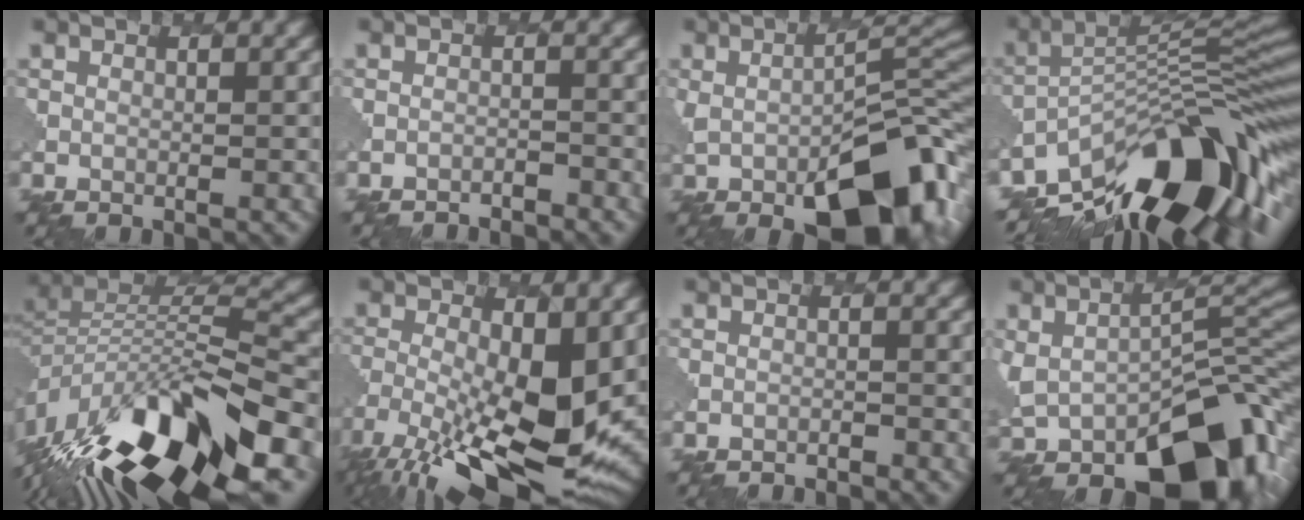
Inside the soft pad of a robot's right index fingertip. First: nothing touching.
{"total": 2.5, "force": [-2.5, 0.1, 0.1], "torque": [0.003, 0.002, -0.037]}
{"total": 12.6, "force": [-4.2, 5.7, 10.5], "torque": [-0.154, -0.022, -0.057]}
{"total": 14.7, "force": [-8.0, 4.6, 11.5], "torque": [-0.191, 0.023, -0.152]}
{"total": 15.0, "force": [-8.6, 5.7, 10.9], "torque": [-0.217, 0.014, -0.157]}
{"total": 12.8, "force": [-4.2, 4.9, 11.1], "torque": [-0.214, -0.027, -0.076]}
{"total": 1.9, "force": [-1.9, 0.1, 0.0], "torque": [0.005, 0.005, -0.028]}
{"total": 11.9, "force": [-4.6, 6.5, 8.8], "torque": [-0.134, -0.022, -0.072]}